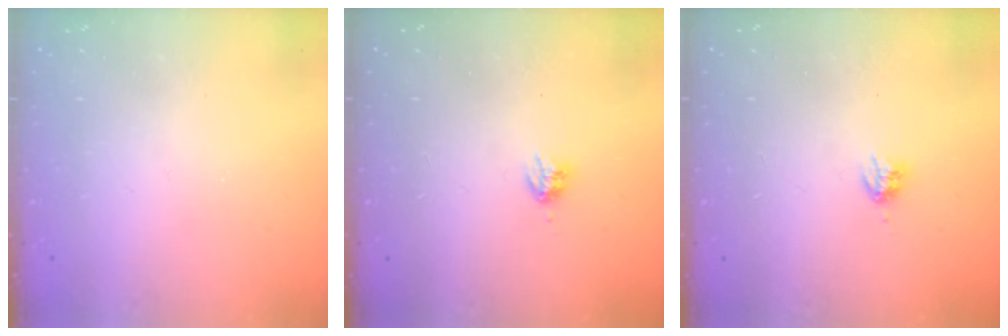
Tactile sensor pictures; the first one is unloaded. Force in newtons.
{"total": 2.9, "press": 2.9, "slide": 0.5}
{"total": 2.9, "press": 2.9, "slide": 0.5}